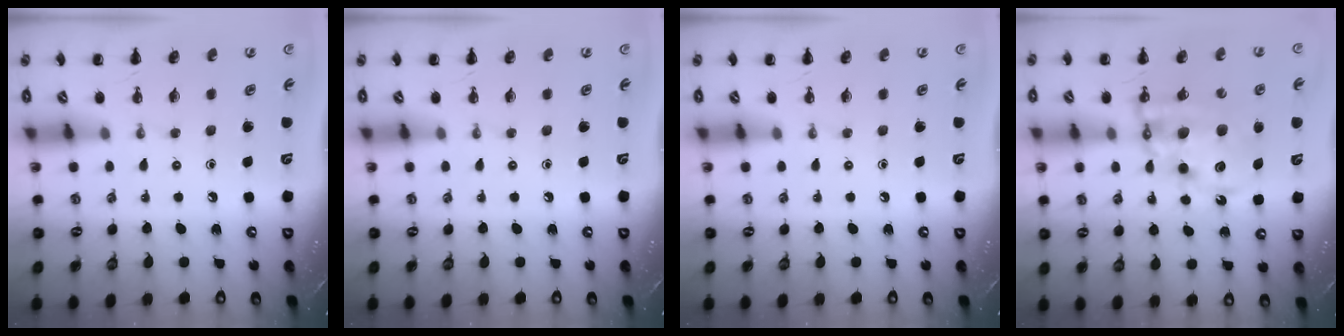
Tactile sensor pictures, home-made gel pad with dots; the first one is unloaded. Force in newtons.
{"total": 0.0}
{"total": 0.0}
{"total": 12.5, "press": 12.0, "slide": 3.5}